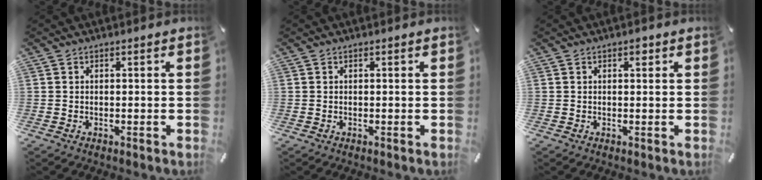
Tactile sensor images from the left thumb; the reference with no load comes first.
{"total": 0.0}
{"total": 1.5, "force": [0.6, 0.9, 1.0], "torque": [-0.014, 0.002, 0.008]}